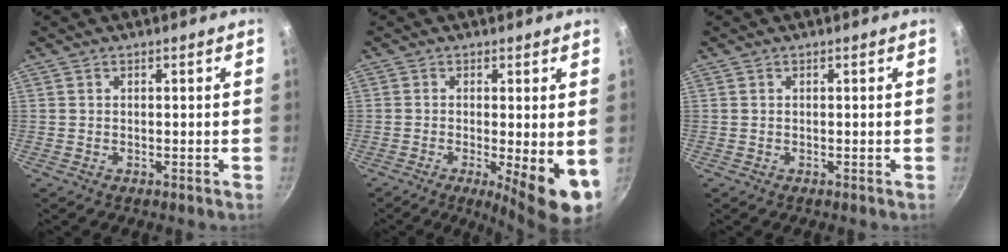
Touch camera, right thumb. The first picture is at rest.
{"total": 9.4, "force": [-1.8, 2.3, 9.0], "torque": [-0.114, -0.010, -0.017]}
{"total": 0.0}